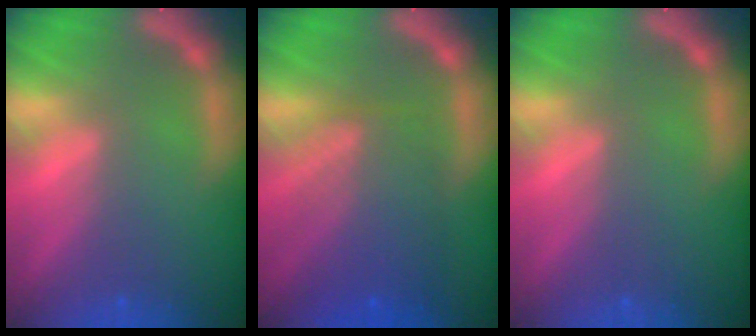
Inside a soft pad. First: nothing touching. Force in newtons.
{"total": 7.1}
{"total": 0.0}